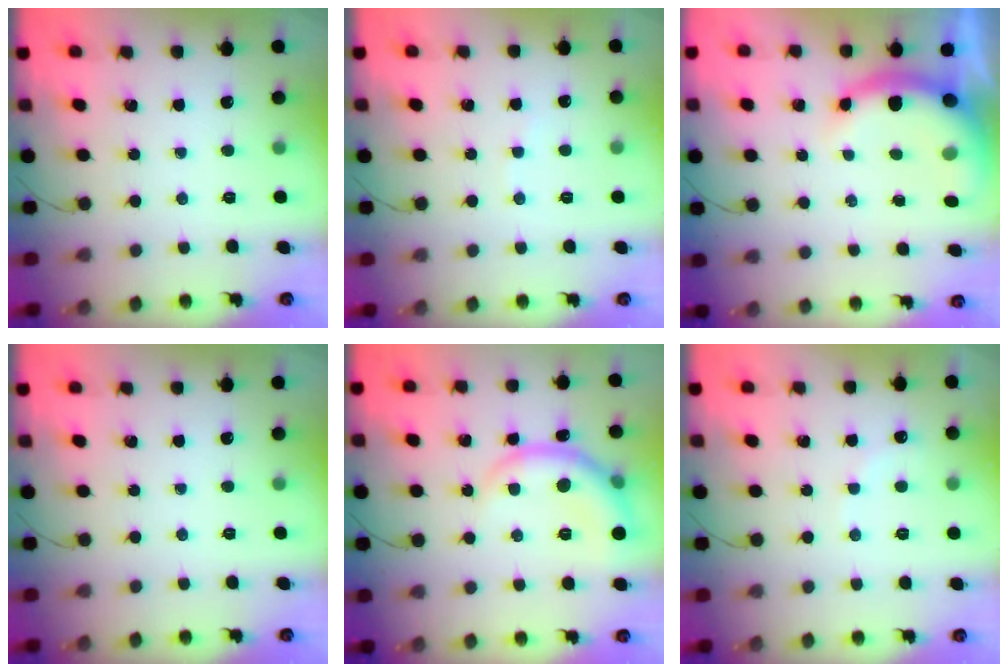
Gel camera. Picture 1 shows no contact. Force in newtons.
{"total": 2.9, "press": 2.9, "slide": 0.7}
{"total": 8.2, "press": 8.2, "slide": 0.9}
{"total": 0.0}
{"total": 8.8, "press": 8.8, "slide": 0.2}
{"total": 4.2, "press": 4.0, "slide": 1.1}